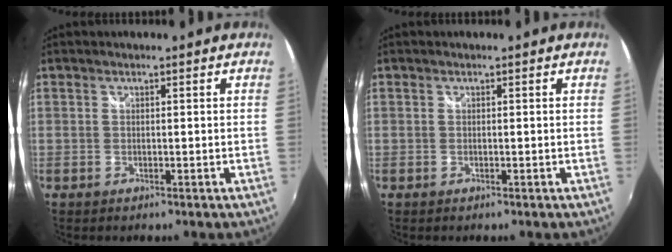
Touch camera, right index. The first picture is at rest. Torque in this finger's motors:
{"motor_torque": [0.00, 0.00, 0.00, 0.00]}